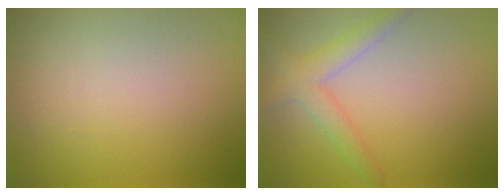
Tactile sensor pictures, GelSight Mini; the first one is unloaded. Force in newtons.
{"total": 3.0, "press": 3.0, "slide": 0.1}